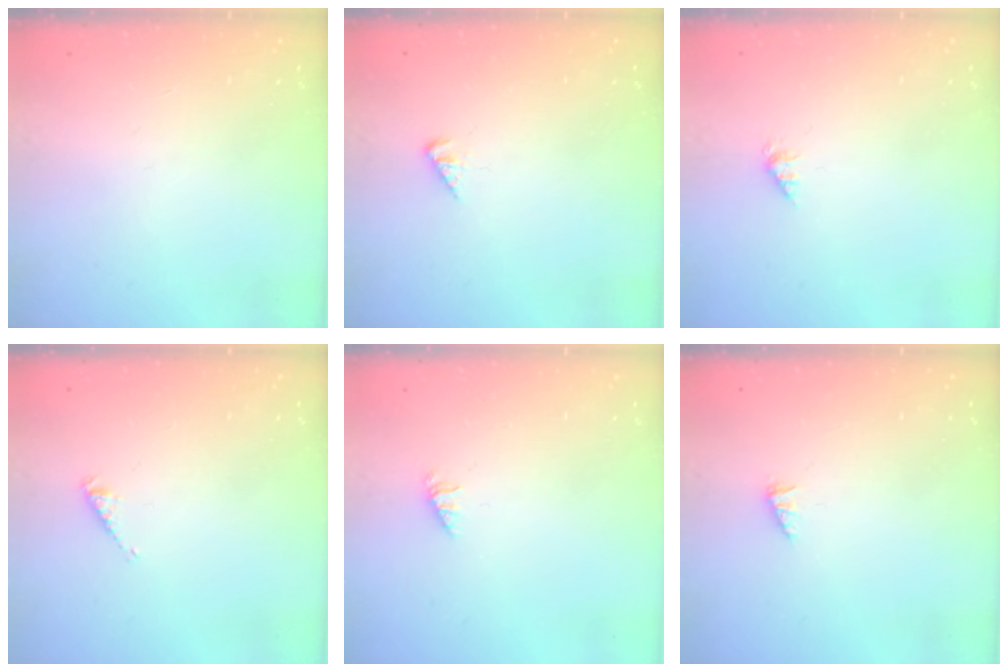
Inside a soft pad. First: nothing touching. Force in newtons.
{"total": 1.5, "press": 1.5, "slide": 0.3}
{"total": 1.2, "press": 1.2, "slide": 0.2}
{"total": 2.8, "press": 2.8, "slide": 0.5}
{"total": 0.0}
{"total": 0.7, "press": 0.6, "slide": 0.2}